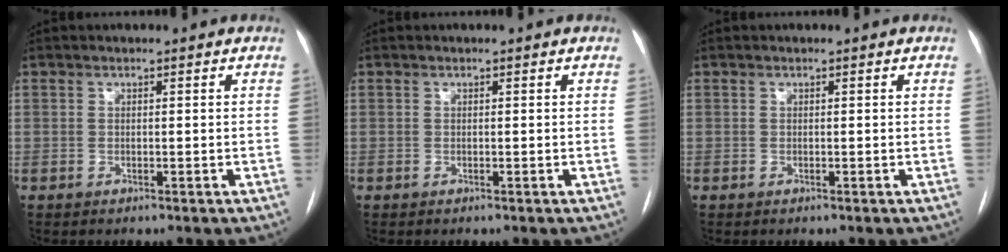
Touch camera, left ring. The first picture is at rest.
{"total": 0.0}
{"total": 0.0}